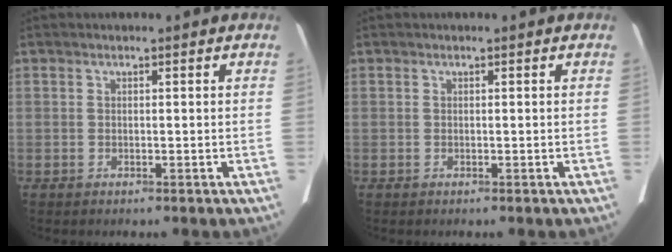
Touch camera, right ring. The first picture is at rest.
{"total": 0.0}